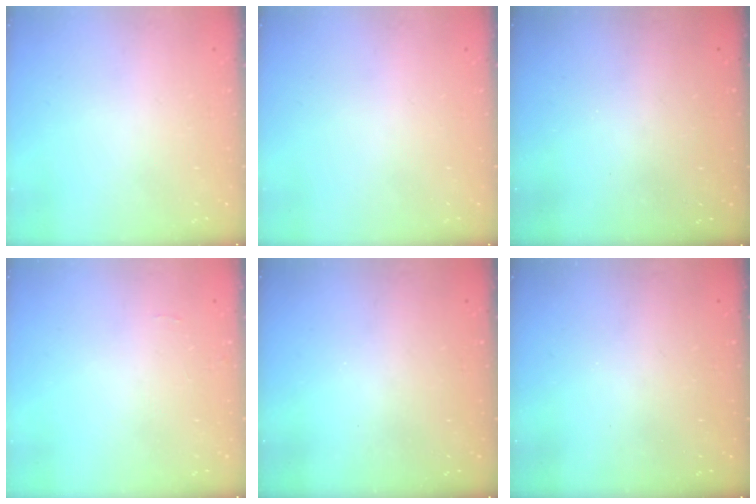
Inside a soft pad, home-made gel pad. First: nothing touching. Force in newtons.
{"total": 0.0}
{"total": 3.1, "press": 3.1, "slide": 0.1}
{"total": 6.2, "press": 6.2, "slide": 0.4}
{"total": 3.3, "press": 3.3, "slide": 0.1}
{"total": 3.1, "press": 3.1, "slide": 0.1}